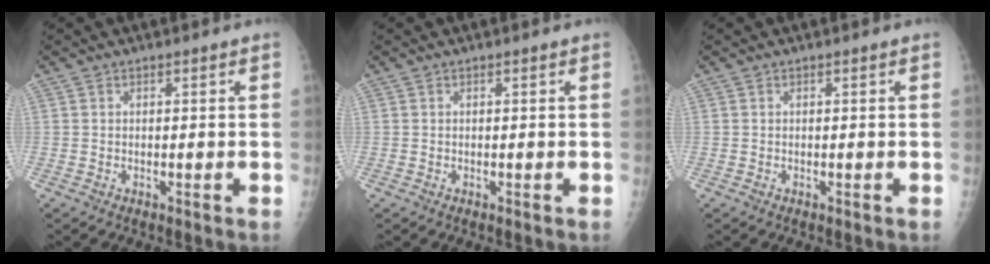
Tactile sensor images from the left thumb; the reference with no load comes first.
{"total": 0.0}
{"total": 0.0}